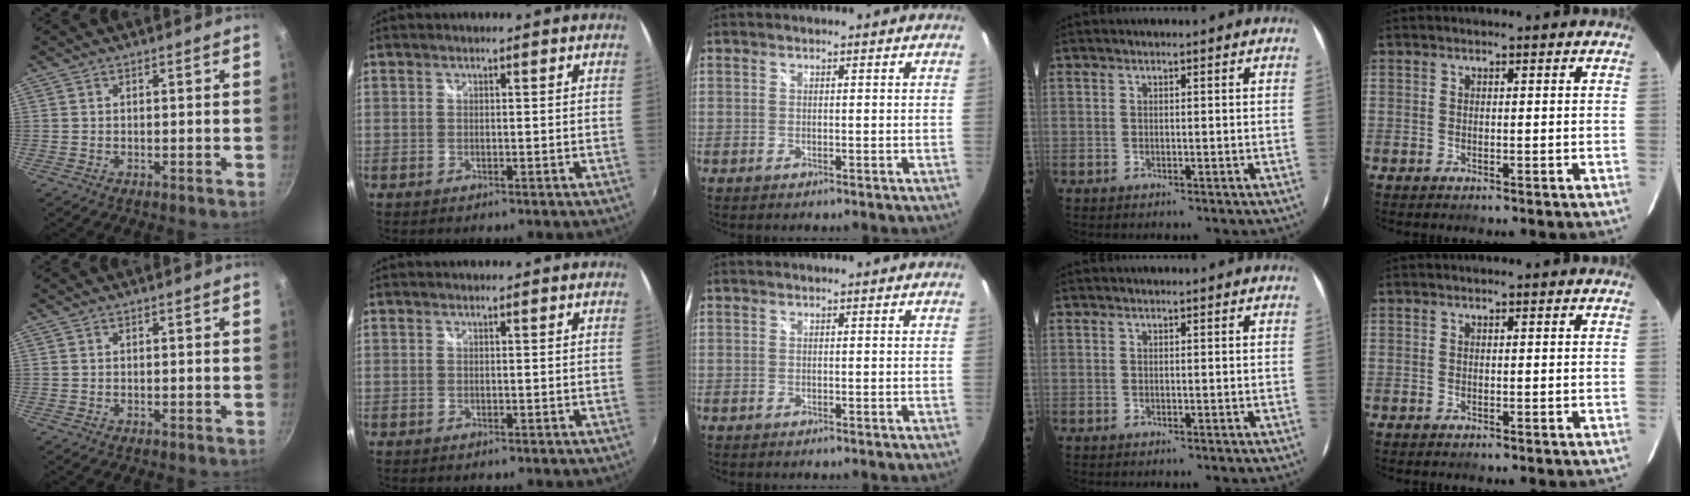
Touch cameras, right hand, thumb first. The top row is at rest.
{}